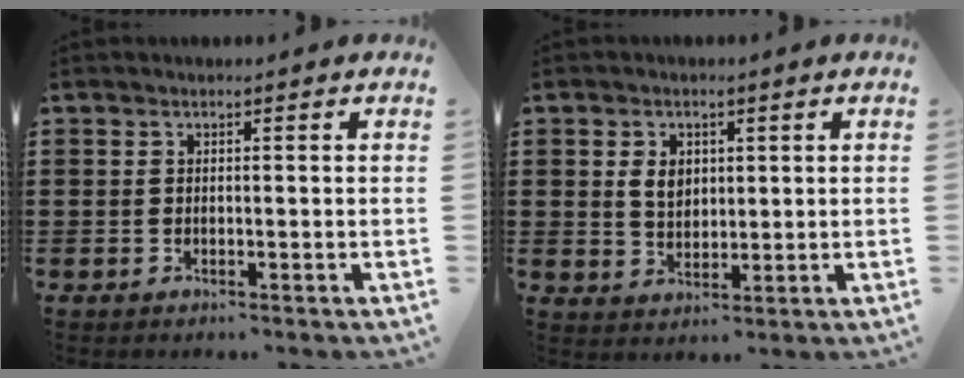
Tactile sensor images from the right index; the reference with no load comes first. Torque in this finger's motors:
{"motor_torque": [0.62, 0.61, 0.09, 0.05]}